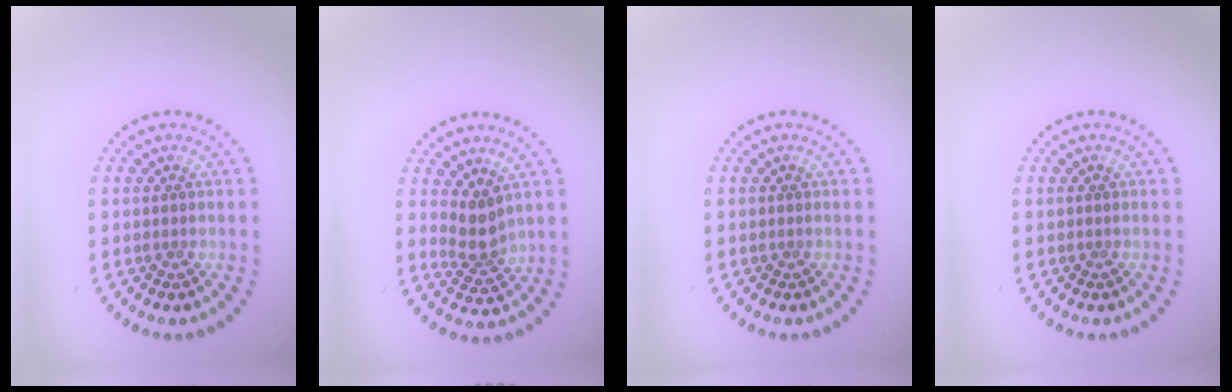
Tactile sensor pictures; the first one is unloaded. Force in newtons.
{"total": 2.6, "press": 2.0, "slide": 1.7}
{"total": 0.0}
{"total": 0.0}